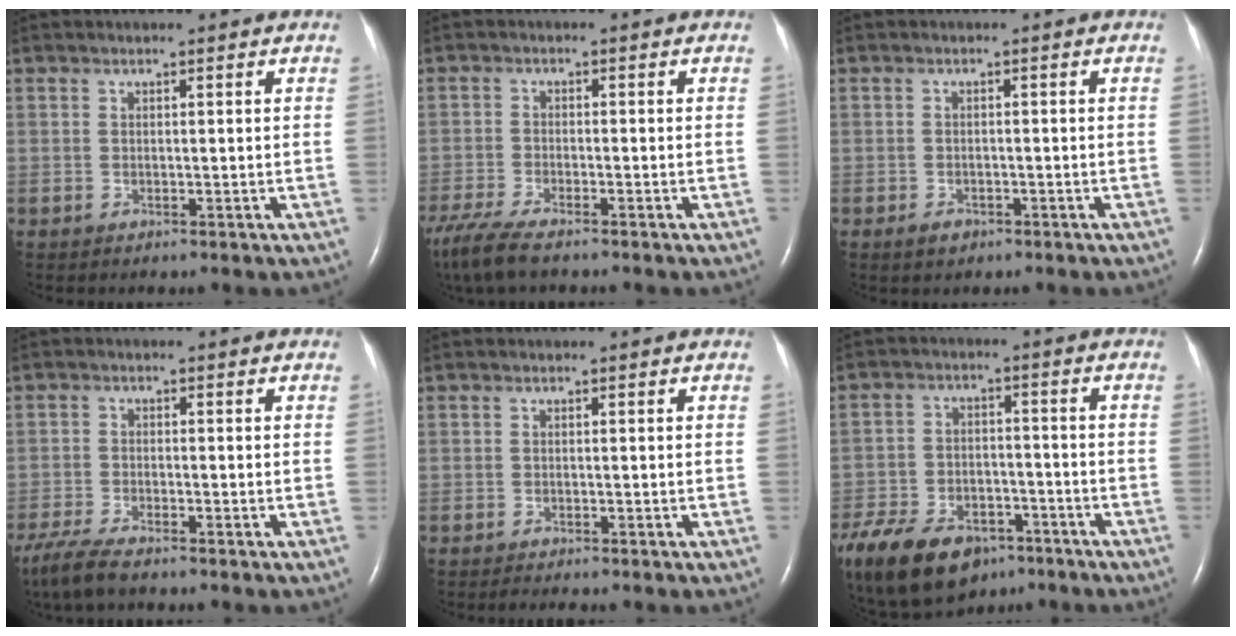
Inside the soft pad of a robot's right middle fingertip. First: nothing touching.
{"total": 8.2, "force": [-6.6, 1.3, 4.8], "torque": [-0.099, -0.023, -0.121]}
{"total": 1.8, "force": [-1.1, 1.1, 0.8], "torque": [-0.018, 0.001, -0.013]}
{"total": 6.5, "force": [-5.4, 0.9, 3.6], "torque": [-0.074, -0.019, -0.100]}
{"total": 1.7, "force": [-1.5, 0.1, 0.8], "torque": [-0.016, -0.005, -0.021]}
{"total": 20.2, "force": [-13.3, 11.1, 10.4], "torque": [-0.276, -0.026, -0.213]}